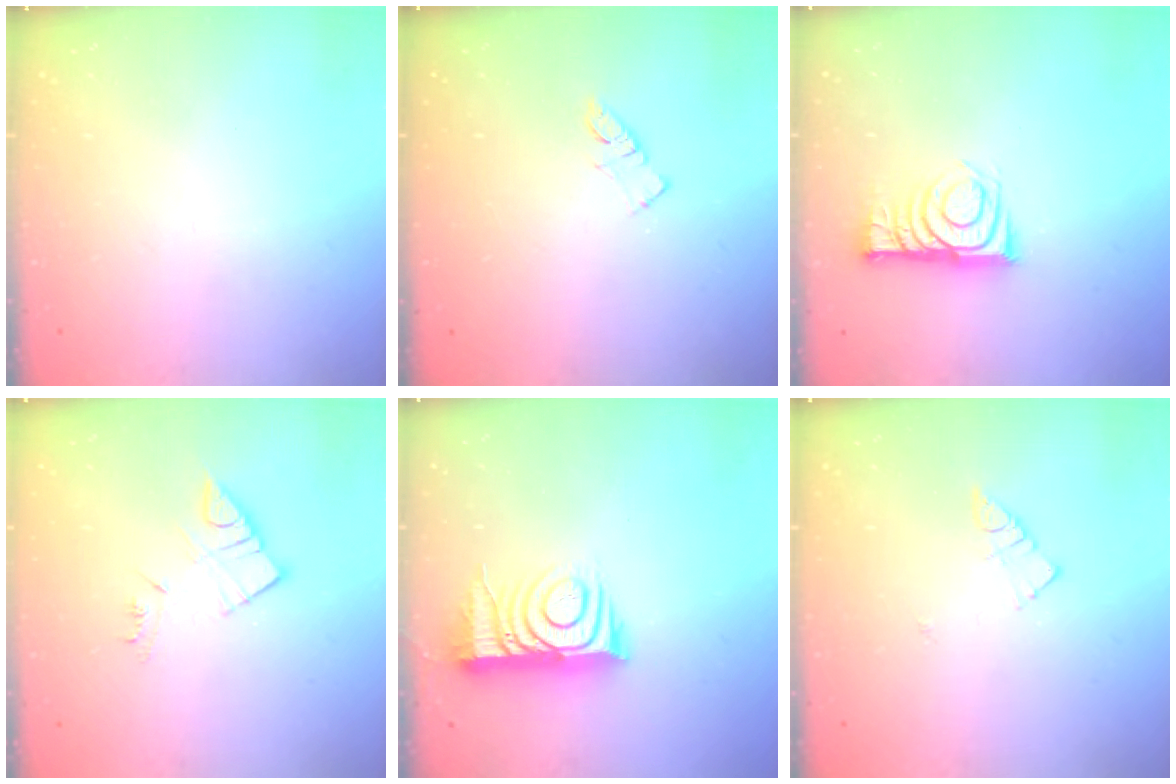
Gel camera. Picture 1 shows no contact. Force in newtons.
{"total": 4.0, "press": 4.0, "slide": 0.4}
{"total": 9.7, "press": 9.7, "slide": 0.4}
{"total": 8.9, "press": 8.9, "slide": 0.5}
{"total": 12.0, "press": 12.0, "slide": 1.1}
{"total": 4.1, "press": 4.0, "slide": 0.5}